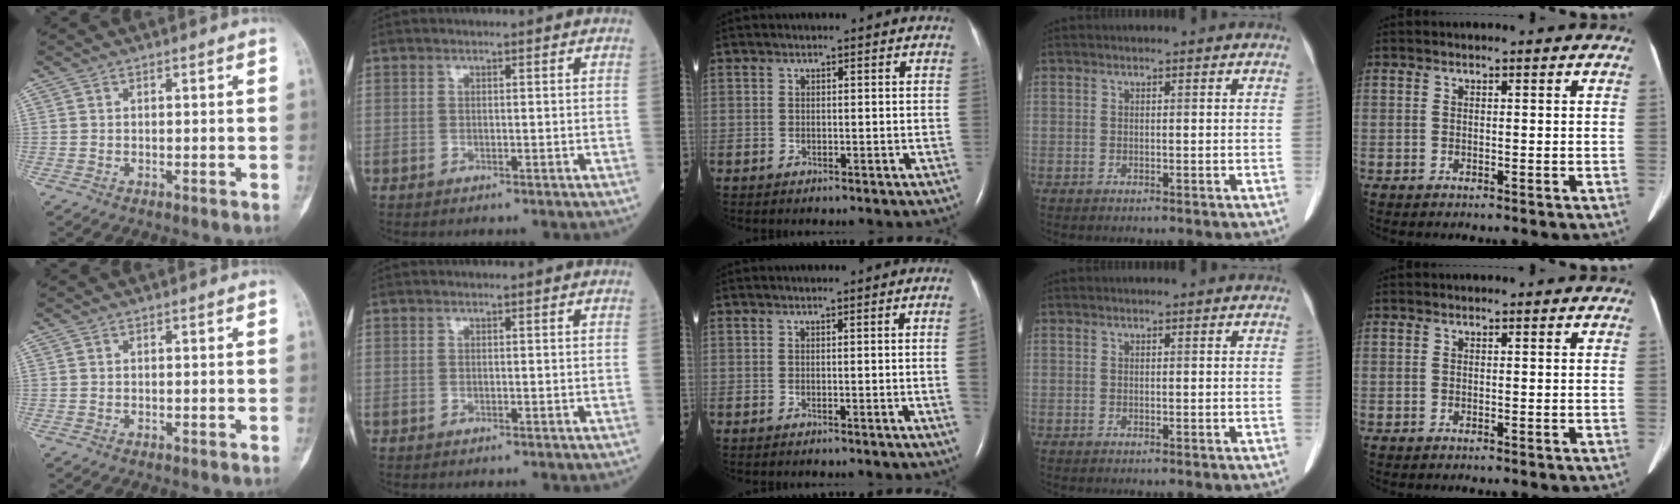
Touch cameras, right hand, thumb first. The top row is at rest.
{"middle": {"total": 2.0, "force": [-0.2, -0.9, 1.7], "torque": [-0.020, -0.001, -0.003]}}